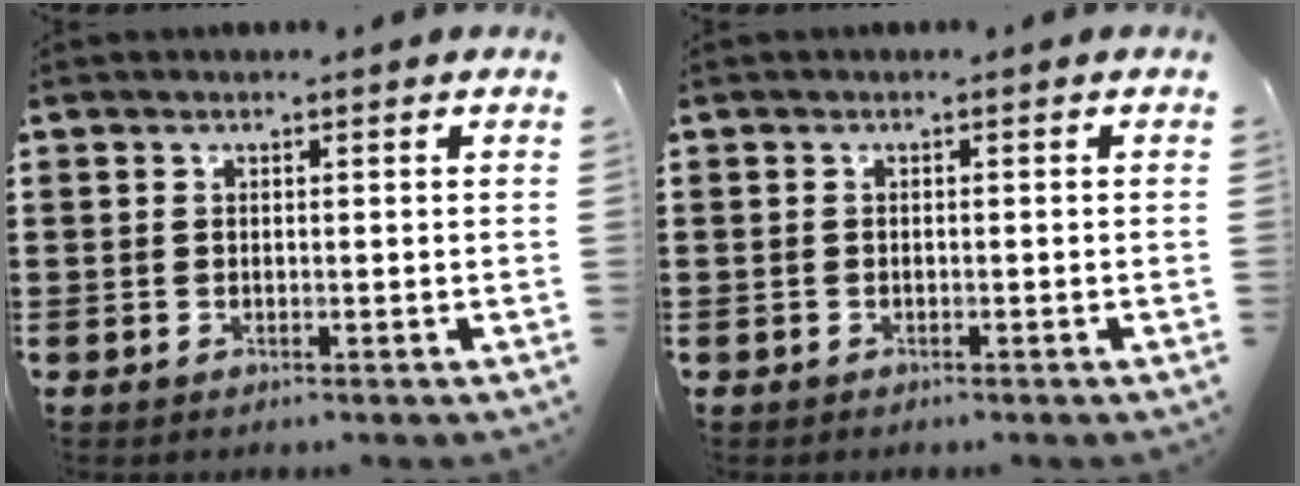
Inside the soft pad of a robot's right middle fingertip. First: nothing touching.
{"total": 0.6, "force": [-0.5, 0.3, 0.0], "torque": [-0.002, 0.001, -0.011]}